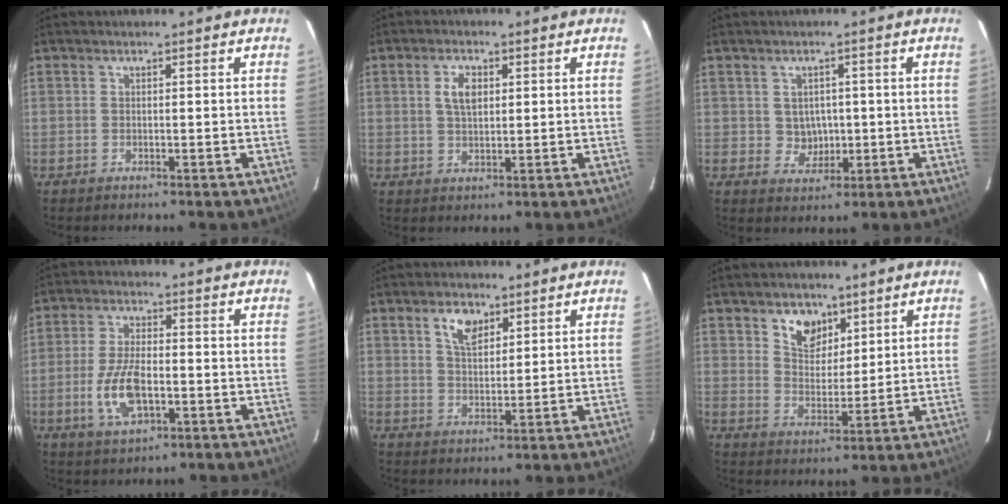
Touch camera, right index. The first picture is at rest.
{"total": 4.3, "force": [1.3, 2.4, 3.3], "torque": [-0.061, 0.007, 0.027]}
{"total": 3.9, "force": [0.2, 3.8, 1.0], "torque": [-0.018, 0.008, 0.013]}
{"total": 9.4, "force": [-2.5, 4.4, 7.9], "torque": [-0.167, -0.005, -0.044]}
{"total": 5.5, "force": [3.1, 3.0, 3.4], "torque": [-0.056, 0.005, 0.057]}
{"total": 7.1, "force": [4.2, 4.9, 2.9], "torque": [-0.041, 0.001, 0.079]}